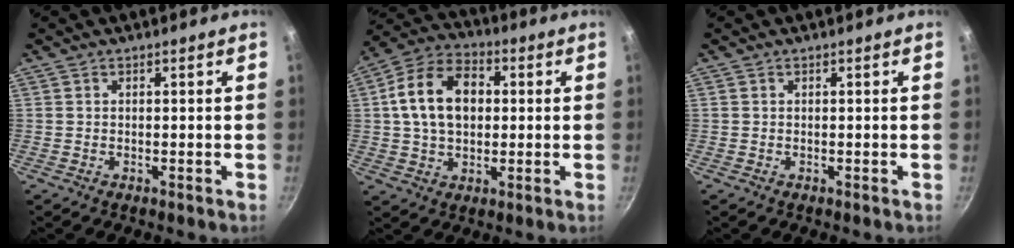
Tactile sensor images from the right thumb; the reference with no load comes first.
{"total": 14.1, "force": [1.9, 9.8, 10.0], "torque": [-0.151, 0.020, 0.020]}
{"total": 0.0}